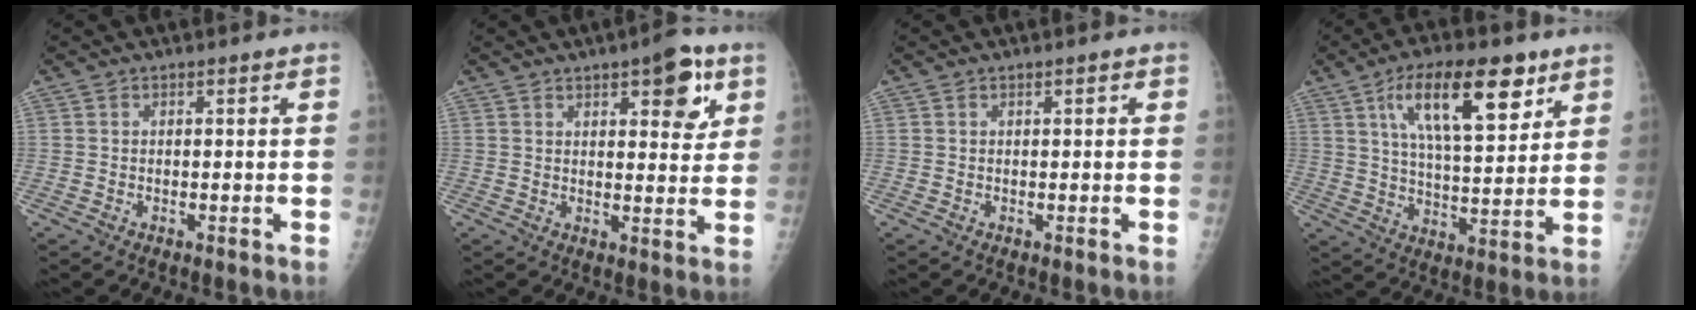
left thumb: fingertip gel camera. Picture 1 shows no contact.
{"total": 8.8, "force": [4.4, 3.5, 6.8], "torque": [-0.064, -0.017, 0.054]}
{"total": 0.6, "force": [0.3, 0.3, 0.5], "torque": [-0.005, 0.001, 0.003]}
{"total": 16.9, "force": [8.6, 6.3, 13.0], "torque": [-0.183, -0.033, 0.146]}